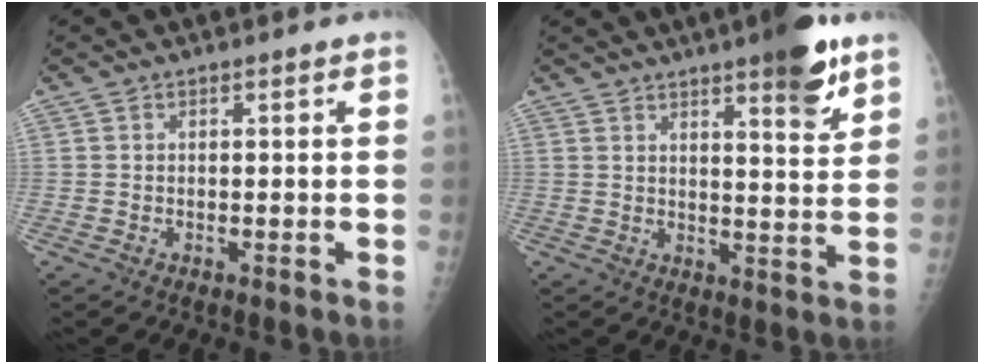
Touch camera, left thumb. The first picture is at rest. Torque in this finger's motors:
{"motor_torque": [2.30, 0.90, 0.89, -0.58, 0.17]}